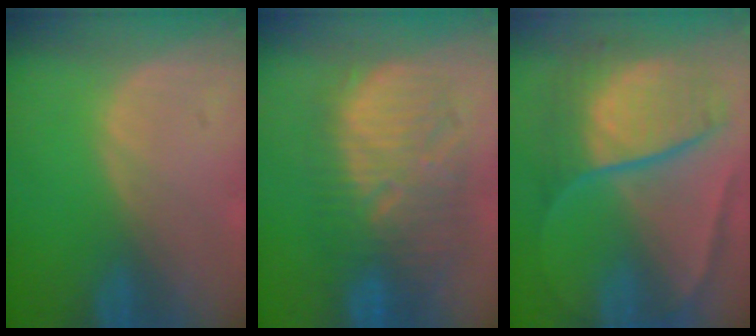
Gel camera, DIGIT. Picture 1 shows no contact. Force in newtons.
{"total": 11.0, "press": 10.6, "slide": 2.7}
{"total": 10.4, "press": 10.3, "slide": 1.1}